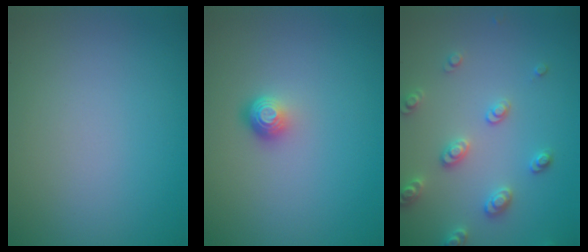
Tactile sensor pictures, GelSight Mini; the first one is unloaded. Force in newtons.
{"total": 1.8, "press": 1.2, "slide": 1.3}
{"total": 2.9, "press": 2.9, "slide": 0.5}